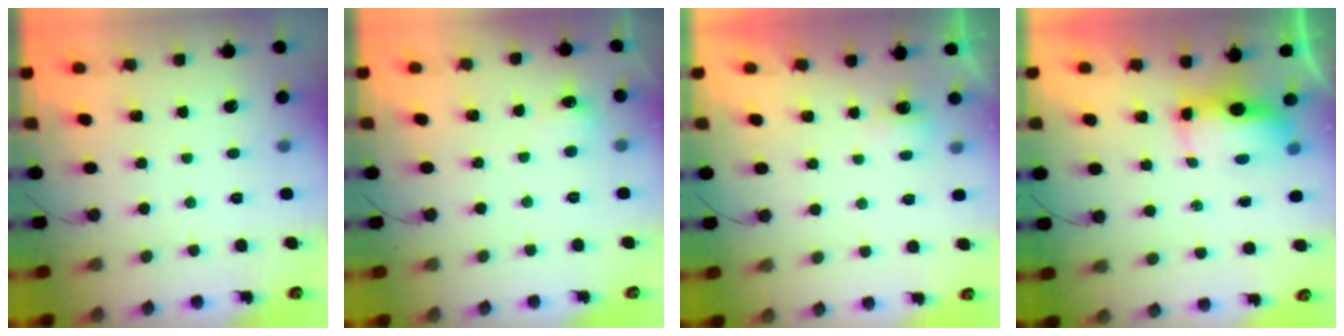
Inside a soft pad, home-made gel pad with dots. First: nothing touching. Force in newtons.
{"total": 4.9, "press": 4.8, "slide": 1.3}
{"total": 2.3, "press": 2.2, "slide": 0.6}
{"total": 11.6, "press": 8.3, "slide": 8.0}